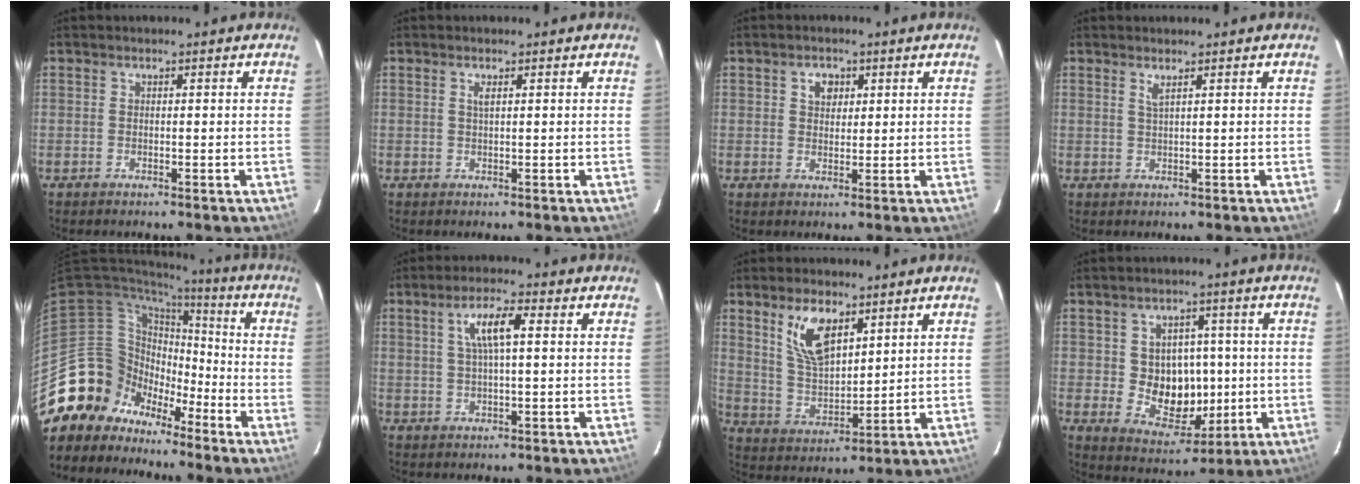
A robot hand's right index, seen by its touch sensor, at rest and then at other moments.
{"total": 0.9, "force": [0.4, 0.1, 0.8], "torque": [-0.018, 0.002, 0.008]}
{"total": 3.3, "force": [1.3, 2.5, 1.6], "torque": [-0.021, 0.009, 0.024]}
{"total": 1.4, "force": [0.9, -0.1, 1.0], "torque": [-0.020, -0.002, 0.016]}
{"total": 12.8, "force": [-8.6, 9.5, 0.6], "torque": [-0.037, 0.050, -0.162]}
{"total": 6.3, "force": [1.6, 1.2, 5.9], "torque": [-0.112, 0.008, 0.033]}
{"total": 10.2, "force": [5.6, 4.8, 7.1], "torque": [-0.136, 0.006, 0.120]}
{"total": 10.4, "force": [-0.3, 8.8, 5.6], "torque": [-0.108, 0.000, 0.018]}